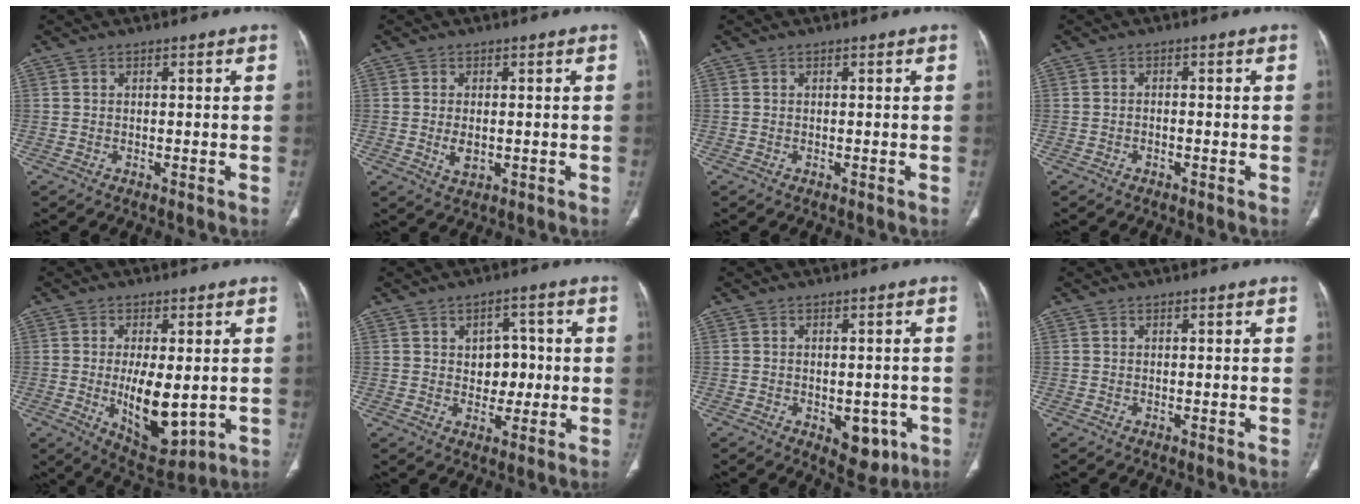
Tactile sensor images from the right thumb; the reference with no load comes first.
{"total": 3.2, "force": [-0.3, 1.9, 2.5], "torque": [-0.047, -0.006, -0.001]}
{"total": 0.0}
{"total": 0.8, "force": [-0.4, 0.5, 0.5], "torque": [-0.008, 0.004, -0.008]}
{"total": 11.5, "force": [-1.1, 5.2, 10.2], "torque": [-0.149, -0.023, 0.000]}
{"total": 6.3, "force": [0.5, 4.7, 4.1], "torque": [-0.019, 0.001, 0.008]}
{"total": 6.5, "force": [-2.2, 3.9, 4.7], "torque": [-0.033, 0.004, -0.016]}
{"total": 0.0}